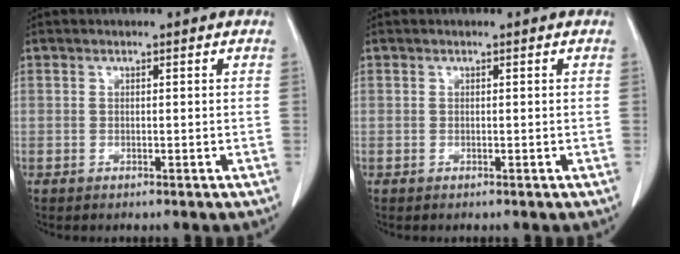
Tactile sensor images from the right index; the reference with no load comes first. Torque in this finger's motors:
{"motor_torque": [0.00, 0.00, 0.00, 0.00]}